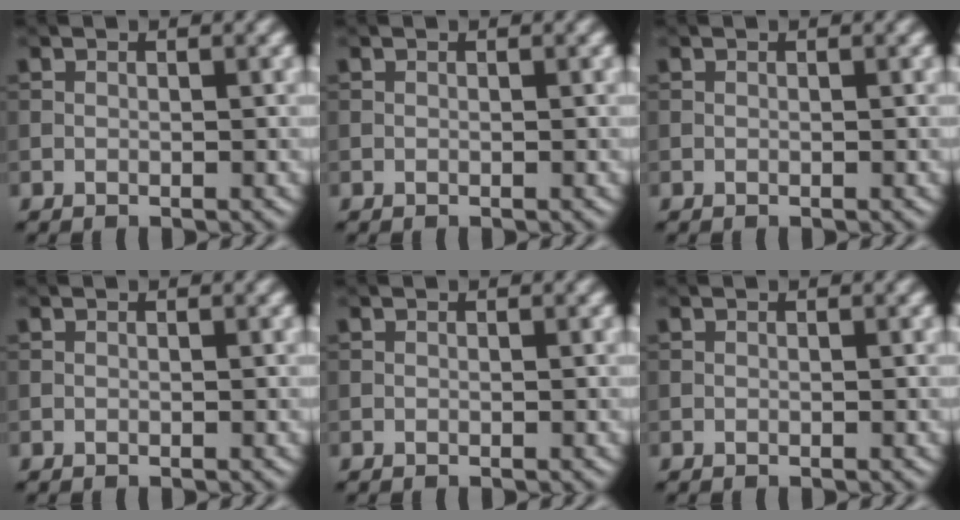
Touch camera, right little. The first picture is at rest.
{"total": 0.0}
{"total": 0.0}
{"total": 0.0}
{"total": 0.0}
{"total": 0.0}